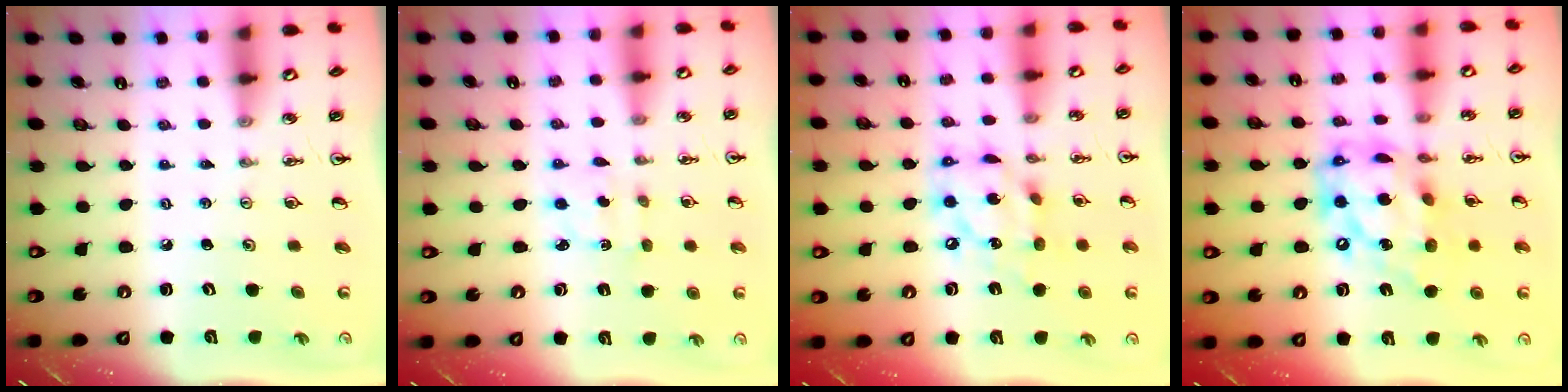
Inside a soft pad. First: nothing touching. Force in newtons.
{"total": 2.1, "press": 2.1, "slide": 0.6}
{"total": 13.7, "press": 13.6, "slide": 1.5}
{"total": 18.8, "press": 18.7, "slide": 1.6}